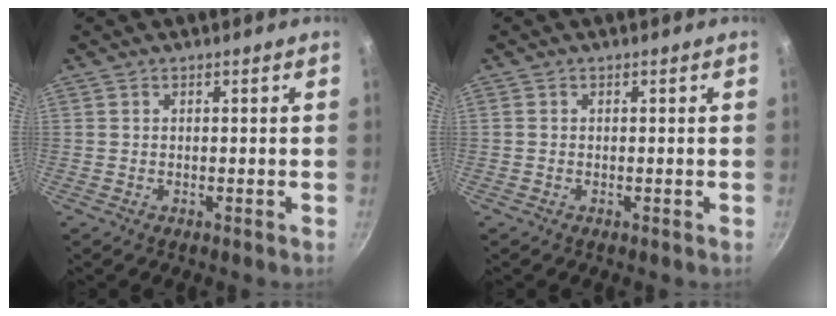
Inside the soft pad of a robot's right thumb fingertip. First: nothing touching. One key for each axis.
{"total": 0.0}